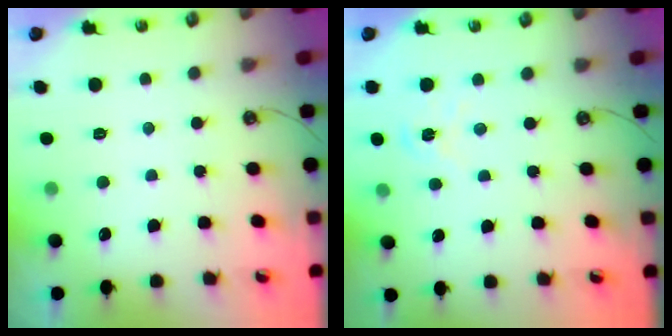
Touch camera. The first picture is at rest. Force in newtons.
{"total": 6.3, "press": 6.3, "slide": 0.5}